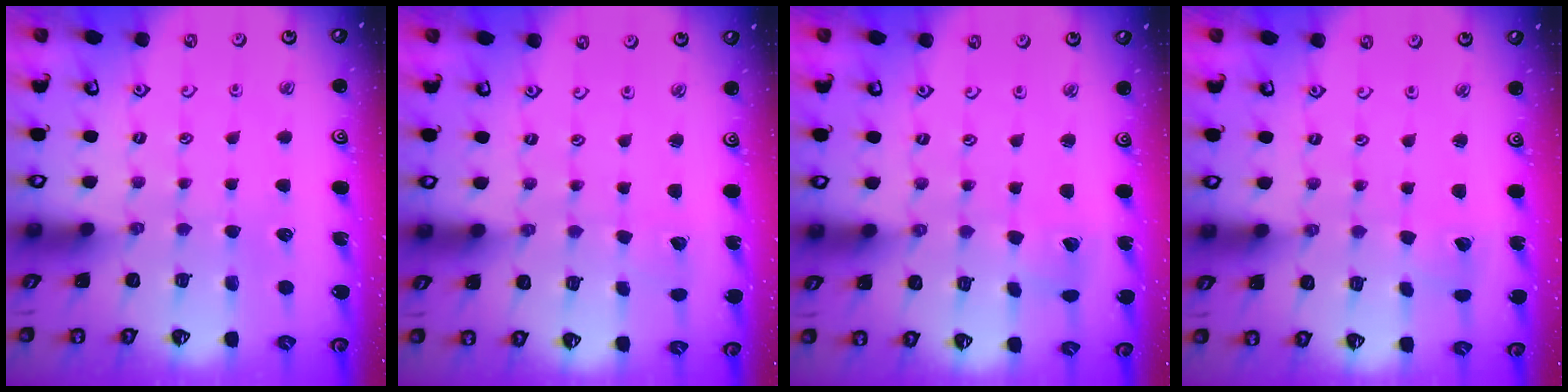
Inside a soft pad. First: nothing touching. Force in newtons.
{"total": 1.1, "press": 1.1, "slide": 0.1}
{"total": 2.8, "press": 2.8, "slide": 0.3}
{"total": 2.0, "press": 2.0, "slide": 0.3}